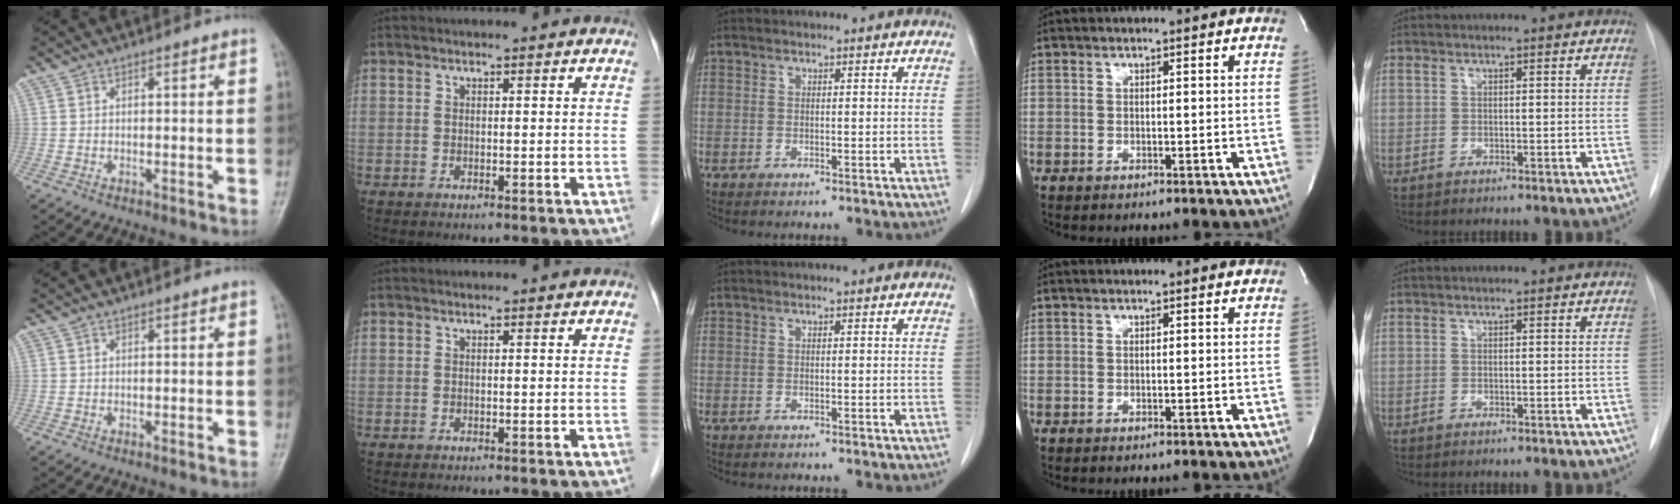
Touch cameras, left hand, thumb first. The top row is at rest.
{}